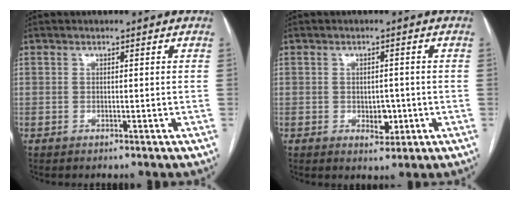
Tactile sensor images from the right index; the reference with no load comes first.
{"total": 3.1, "force": [-0.8, 1.9, 2.4], "torque": [-0.030, 0.001, -0.004]}